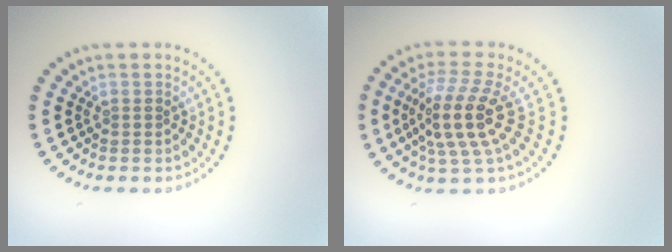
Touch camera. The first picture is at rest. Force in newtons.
{"total": 4.7, "press": 3.8, "slide": 2.6}